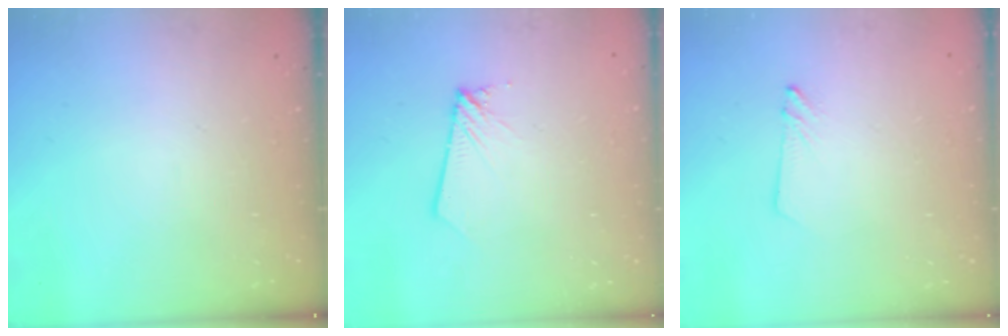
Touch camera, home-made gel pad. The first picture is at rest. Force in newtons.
{"total": 2.0, "press": 2.0, "slide": 0.1}
{"total": 1.5, "press": 1.5, "slide": 0.1}